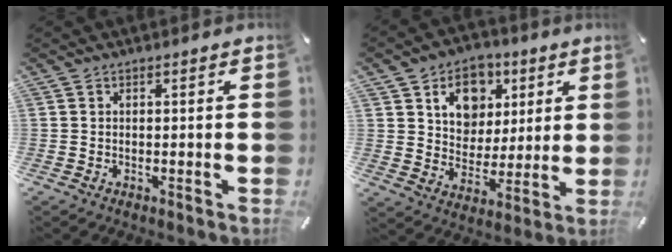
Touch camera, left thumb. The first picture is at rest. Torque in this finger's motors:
{"motor_torque": [0.83, -0.06, 0.85, -0.90, 0.08]}